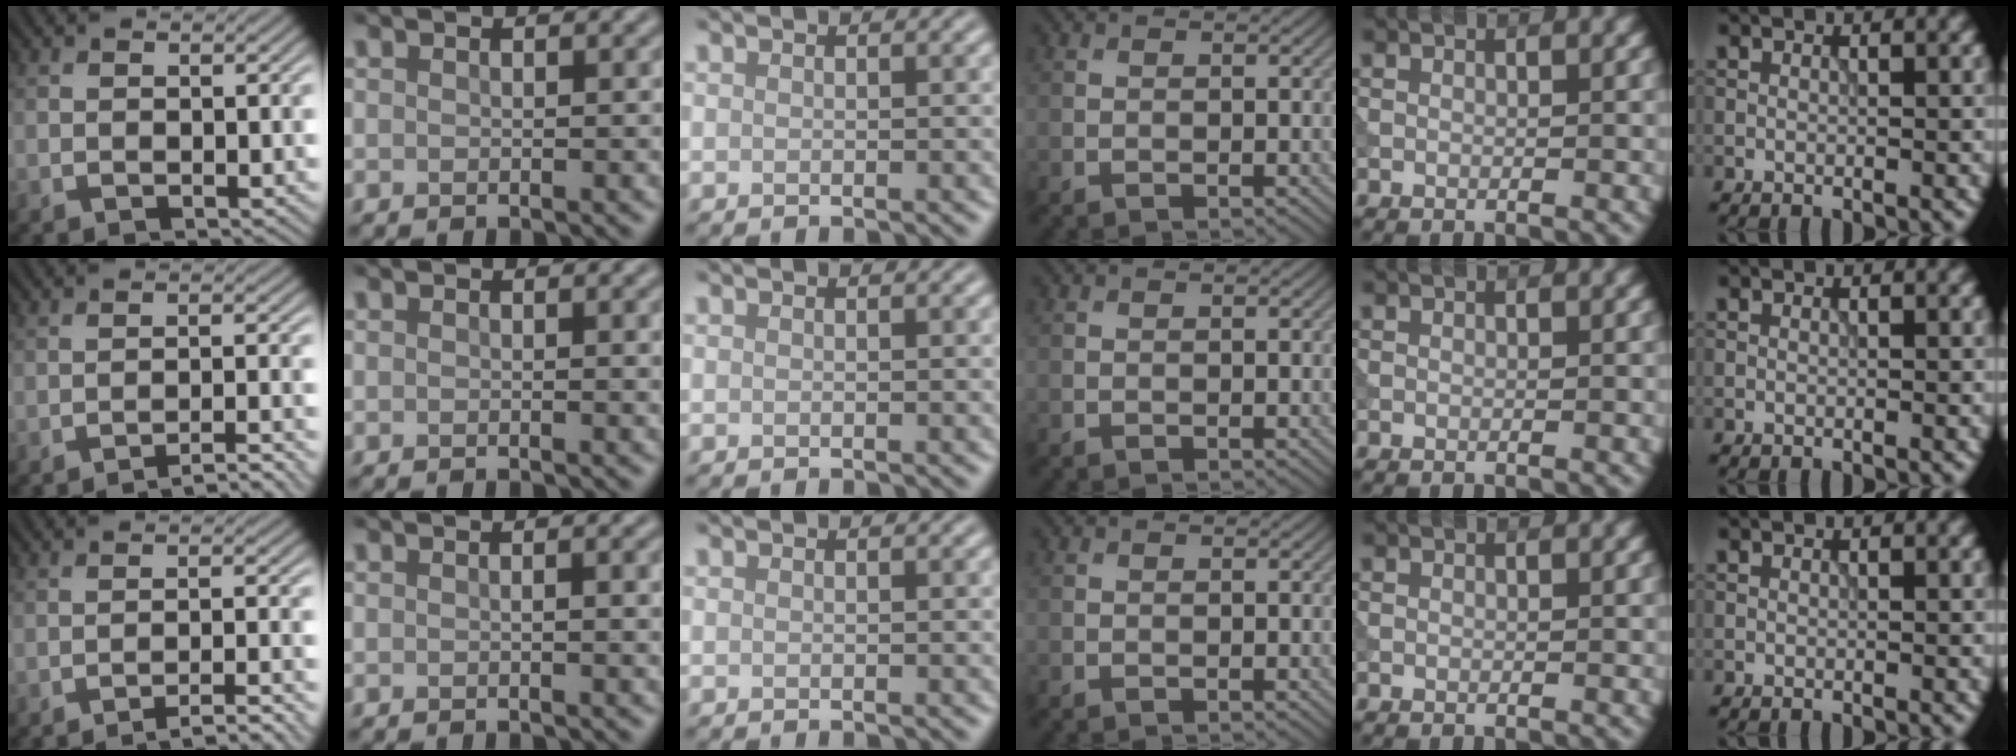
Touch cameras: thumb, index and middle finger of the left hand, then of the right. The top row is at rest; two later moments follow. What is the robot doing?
{"motion": "extract", "object": "tissue"}